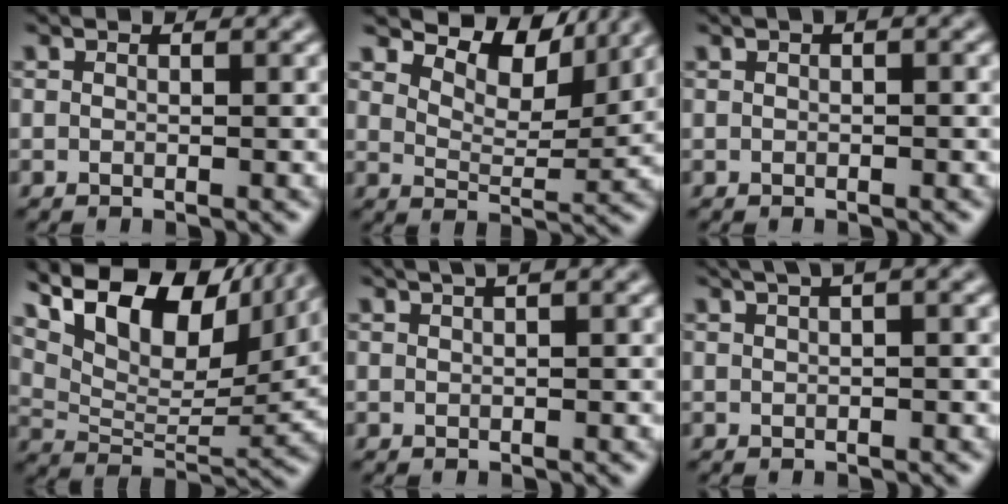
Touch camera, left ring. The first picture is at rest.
{"total": 7.0, "force": [5.9, 2.3, 3.1], "torque": [-0.056, 0.003, 0.079]}
{"total": 1.0, "force": [0.4, 0.2, 0.9], "torque": [-0.017, 0.004, 0.003]}
{"total": 14.2, "force": [8.6, 6.2, 9.4], "torque": [-0.173, 0.031, 0.146]}
{"total": 3.9, "force": [2.1, 1.4, 2.9], "torque": [-0.025, 0.015, 0.020]}
{"total": 6.0, "force": [3.0, 2.5, 4.6], "torque": [-0.048, 0.036, 0.030]}